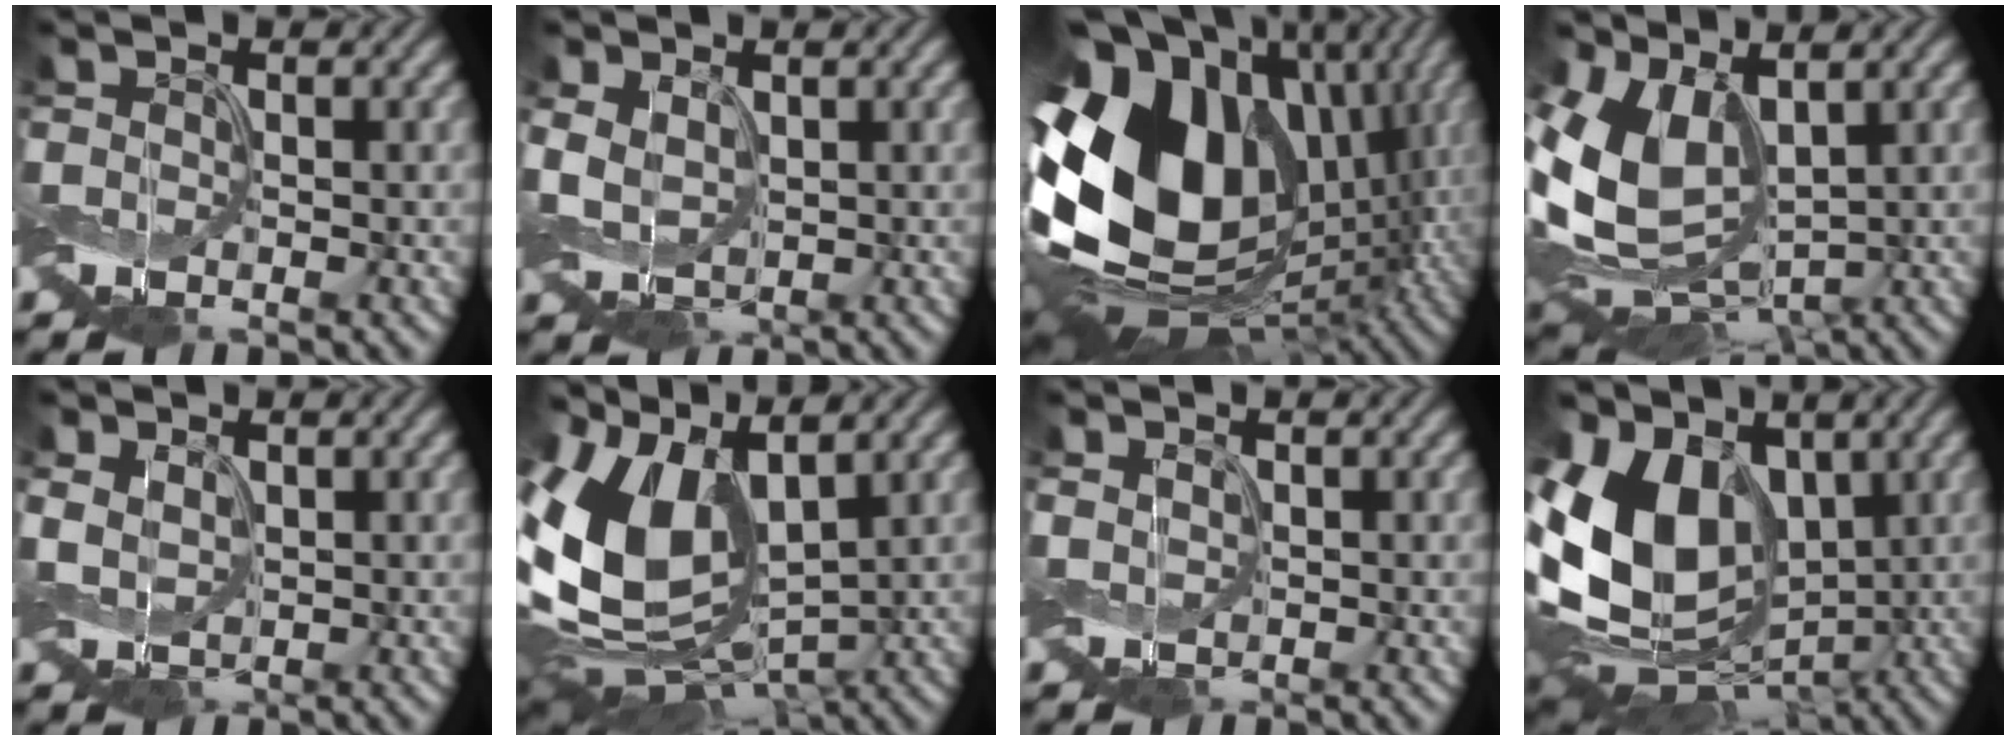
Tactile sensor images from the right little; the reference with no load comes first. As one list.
[{"total": 2.6, "force": [0.3, 1.9, 1.7], "torque": [-0.049, 0.000, 0.006]}, {"total": 18.4, "force": [-0.2, 13.5, 12.4], "torque": [-0.224, 0.000, 0.004]}, {"total": 9.6, "force": [1.7, 6.3, 7.1], "torque": [-0.165, -0.017, 0.040]}, {"total": 1.6, "force": [0.4, 1.2, 0.9], "torque": [-0.030, 0.000, 0.010]}, {"total": 13.2, "force": [1.4, 7.8, 10.5], "torque": [-0.238, 0.003, 0.022]}, {"total": 0.6, "force": [0.3, 0.5, 0.2], "torque": [-0.011, -0.002, 0.007]}, {"total": 13.4, "force": [0.9, 9.6, 9.3], "torque": [-0.205, 0.011, -0.005]}]